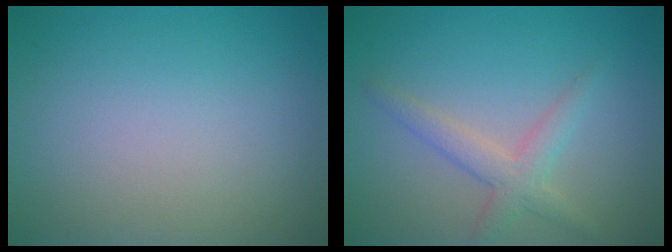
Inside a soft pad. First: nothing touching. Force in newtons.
{"total": 2.6, "press": 2.6, "slide": 0.2}